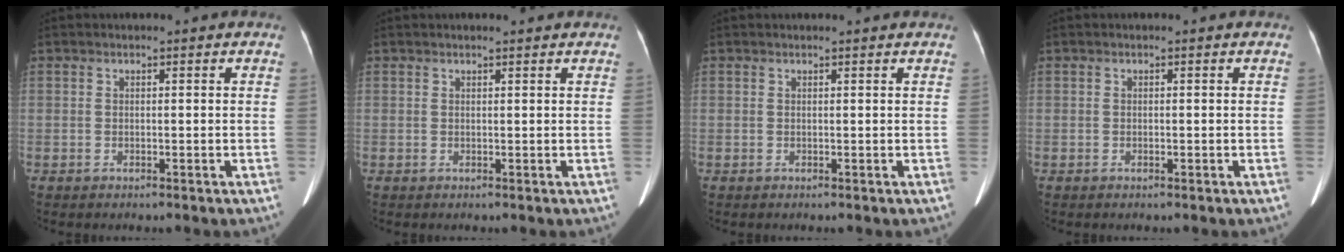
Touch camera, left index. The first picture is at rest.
{"total": 1.9, "force": [1.6, 0.2, 0.9], "torque": [-0.011, 0.016, 0.023]}
{"total": 1.6, "force": [1.6, -0.1, 0.4], "torque": [-0.012, 0.010, 0.018]}
{"total": 0.0}